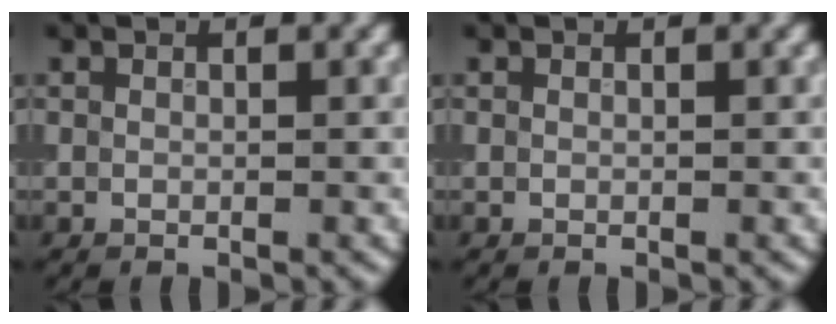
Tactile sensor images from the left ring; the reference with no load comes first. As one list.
[{"total": 0.0}]